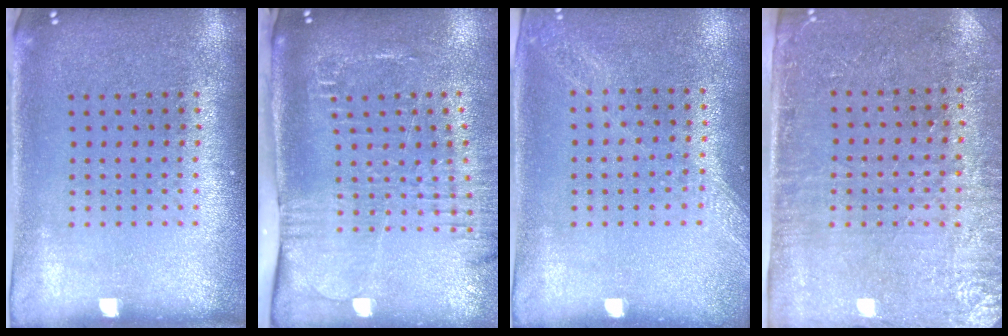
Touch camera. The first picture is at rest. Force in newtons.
{"total": 2.6, "press": 2.1, "slide": 1.6}
{"total": 1.1, "press": 1.1, "slide": 0.2}
{"total": 3.0, "press": 2.6, "slide": 1.4}